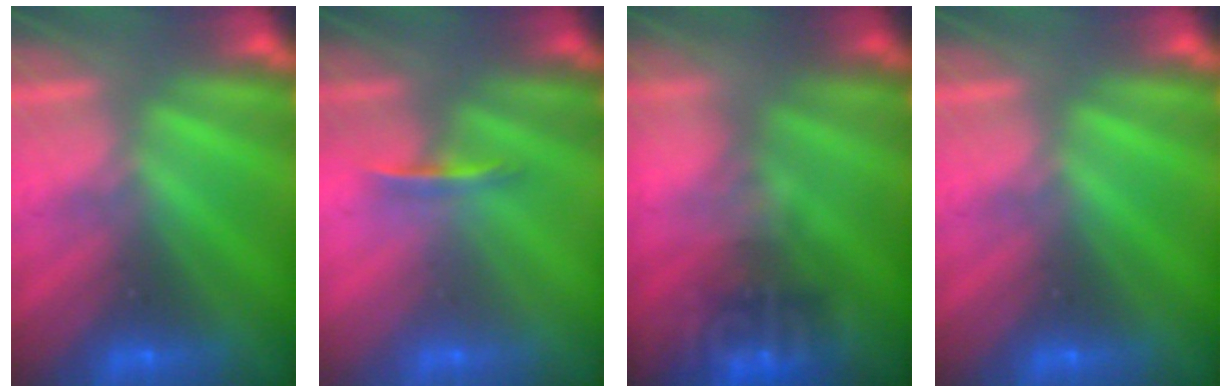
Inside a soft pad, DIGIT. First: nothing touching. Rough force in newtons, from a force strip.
{"total": 1.2}
{"total": 4.3}
{"total": 0.0}